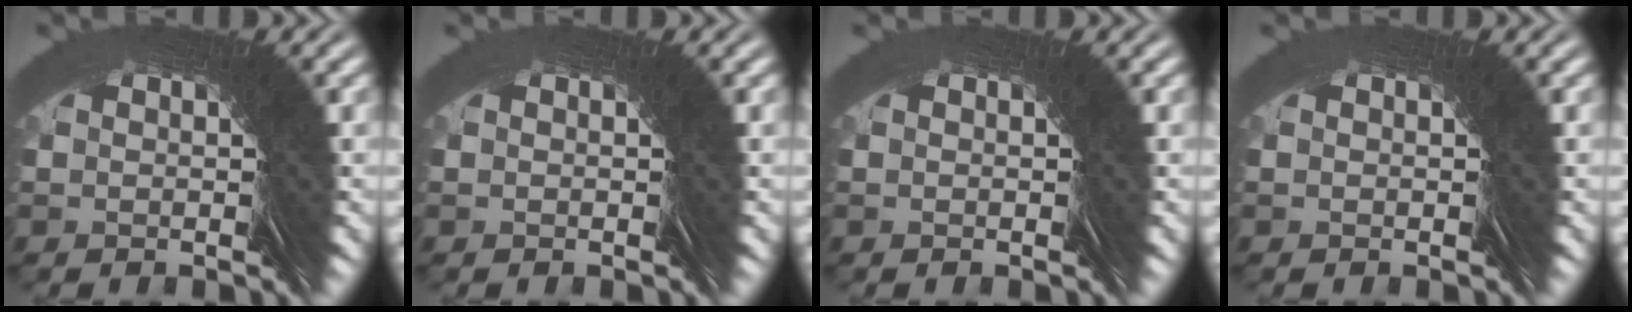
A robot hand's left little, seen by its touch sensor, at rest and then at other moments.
{"total": 0.0}
{"total": 0.0}
{"total": 0.0}